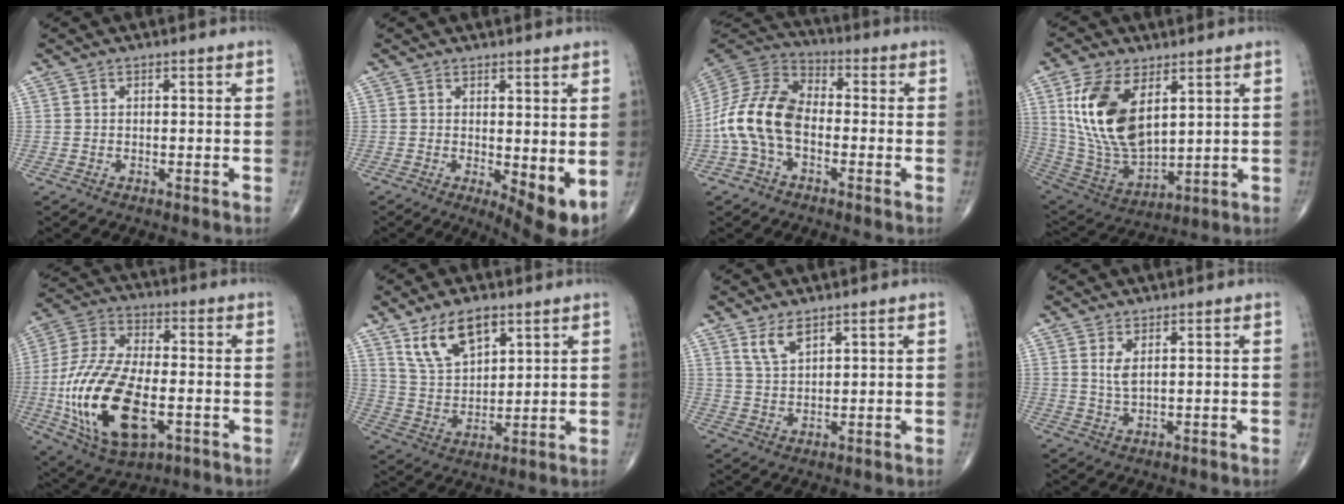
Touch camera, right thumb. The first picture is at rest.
{"total": 6.8, "force": [-0.2, 2.3, 6.4], "torque": [-0.087, -0.019, 0.004]}
{"total": 14.6, "force": [-3.0, 9.2, 11.0], "torque": [-0.218, 0.039, -0.067]}
{"total": 17.9, "force": [5.9, 9.5, 14.0], "torque": [-0.261, -0.027, 0.126]}
{"total": 22.6, "force": [-4.9, 11.4, 18.8], "torque": [-0.383, 0.007, -0.077]}
{"total": 11.1, "force": [6.6, 5.5, 7.0], "torque": [-0.115, -0.031, 0.136]}
{"total": 4.3, "force": [2.9, 1.7, 2.7], "torque": [-0.048, -0.017, 0.061]}
{"total": 2.7, "force": [1.0, 0.9, 2.3], "torque": [-0.046, -0.009, 0.027]}